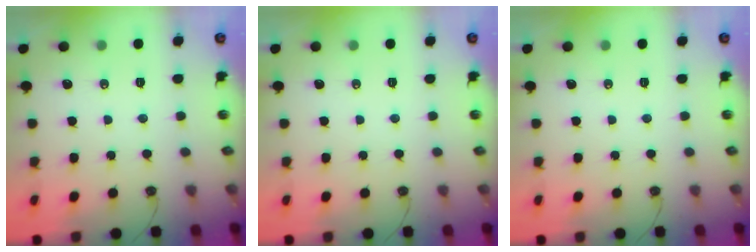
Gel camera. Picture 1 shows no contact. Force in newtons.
{"total": 0.0}
{"total": 0.0}